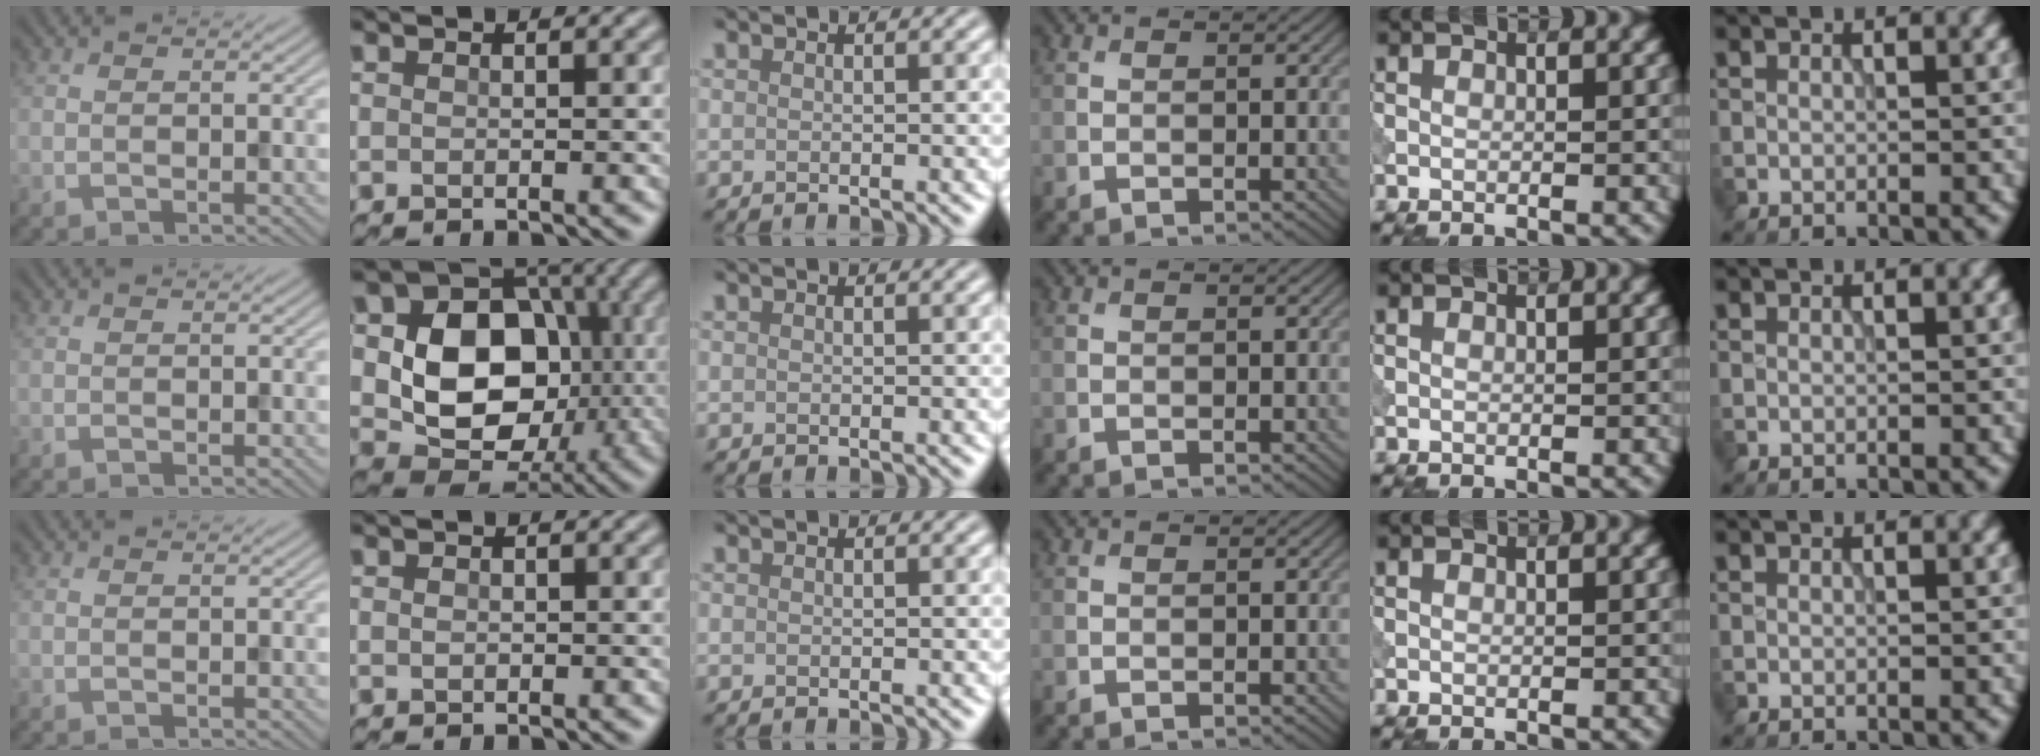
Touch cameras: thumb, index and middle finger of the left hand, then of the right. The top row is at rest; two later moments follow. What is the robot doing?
{"motion": "press", "object": "tv remote"}